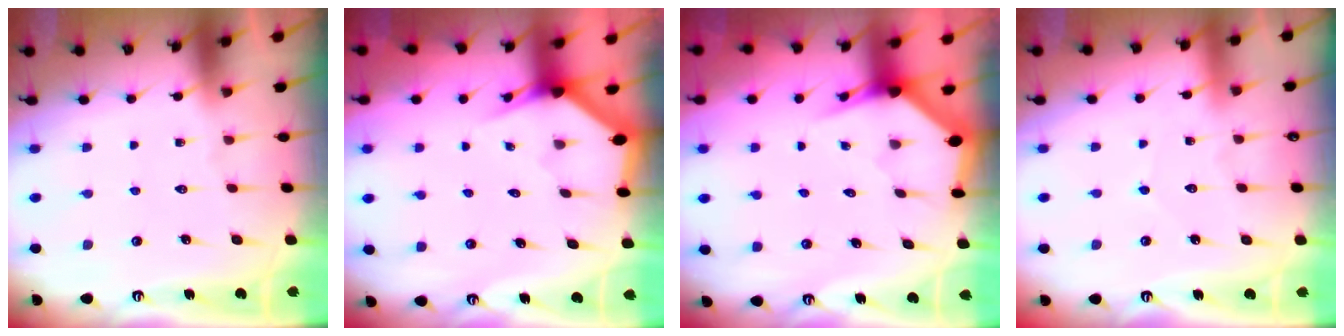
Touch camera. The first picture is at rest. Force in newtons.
{"total": 2.9, "press": 2.9, "slide": 0.1}
{"total": 3.4, "press": 3.3, "slide": 0.5}
{"total": 2.8, "press": 2.7, "slide": 0.4}